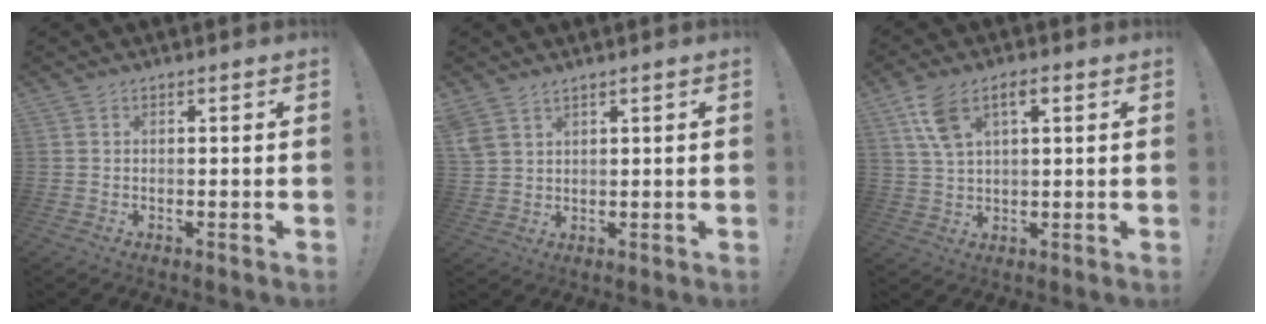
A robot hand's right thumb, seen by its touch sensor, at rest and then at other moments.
{"total": 3.9, "force": [3.0, 1.7, 1.7], "torque": [-0.033, -0.016, 0.060]}
{"total": 10.0, "force": [4.2, 5.0, 7.5], "torque": [-0.139, 0.001, 0.079]}